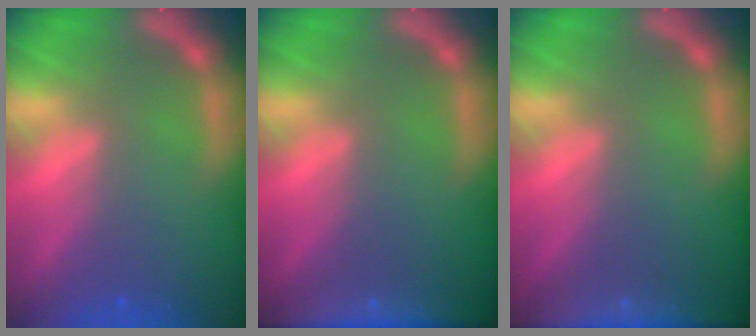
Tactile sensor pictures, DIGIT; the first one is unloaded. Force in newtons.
{"total": 5.5}
{"total": 6.5}